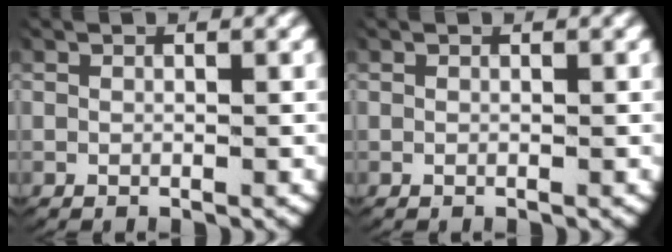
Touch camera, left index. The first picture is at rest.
{"total": 0.0}